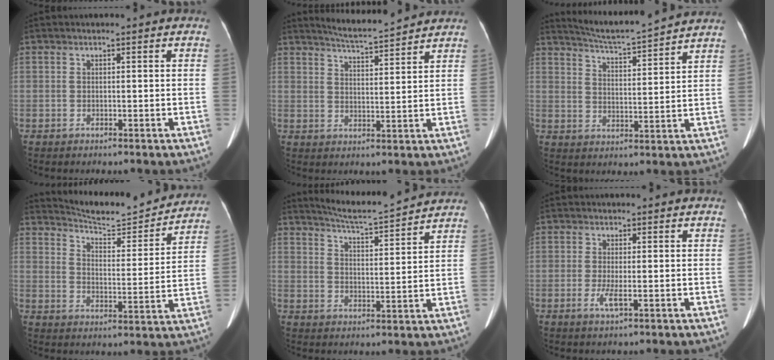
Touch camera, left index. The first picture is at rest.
{"total": 8.0, "force": [7.7, -0.3, 2.2], "torque": [-0.052, 0.005, 0.119]}
{"total": 12.1, "force": [11.5, -0.8, 3.8], "torque": [-0.078, 0.006, 0.170]}
{"total": 14.8, "force": [14.4, 1.4, 3.3], "torque": [-0.055, -0.024, 0.197]}
{"total": 11.1, "force": [10.6, -0.4, 3.2], "torque": [-0.065, 0.008, 0.156]}
{"total": 2.6, "force": [-0.6, 0.3, 2.5], "torque": [-0.050, -0.006, -0.007]}